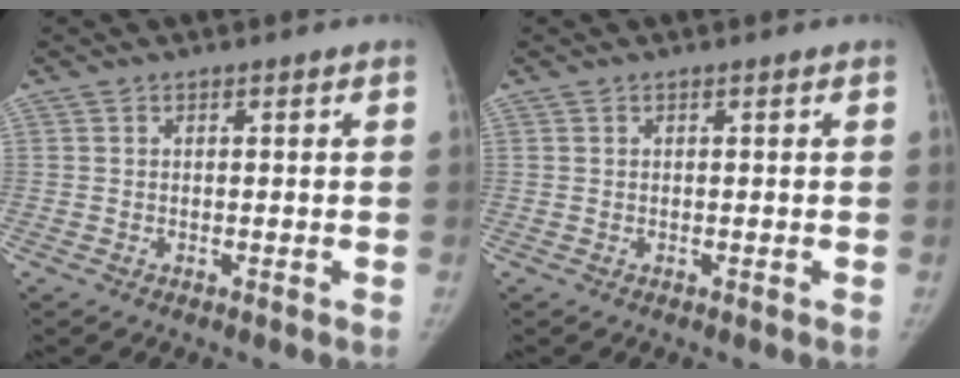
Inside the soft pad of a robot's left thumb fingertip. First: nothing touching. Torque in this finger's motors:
{"motor_torque": [-0.05, -0.09, 0.08, -0.08, 0.03]}